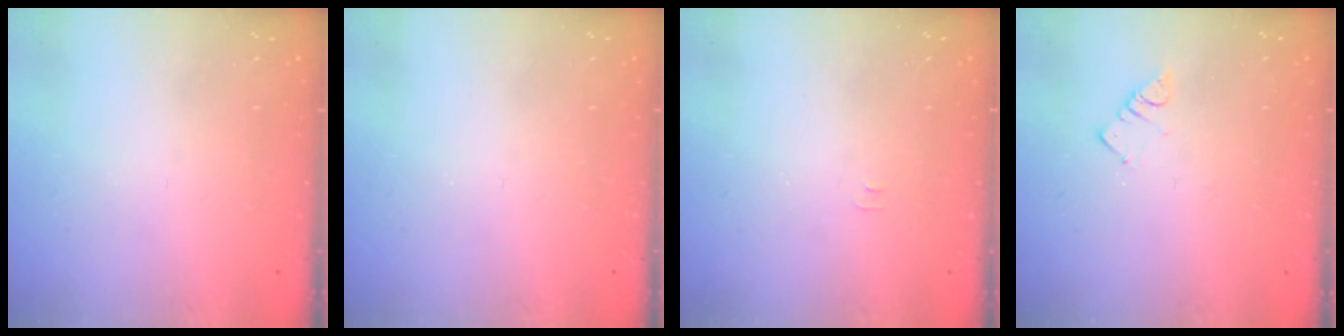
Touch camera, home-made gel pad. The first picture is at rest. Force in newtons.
{"total": 0.0}
{"total": 2.9, "press": 2.9, "slide": 0.3}
{"total": 3.5, "press": 3.5, "slide": 0.4}